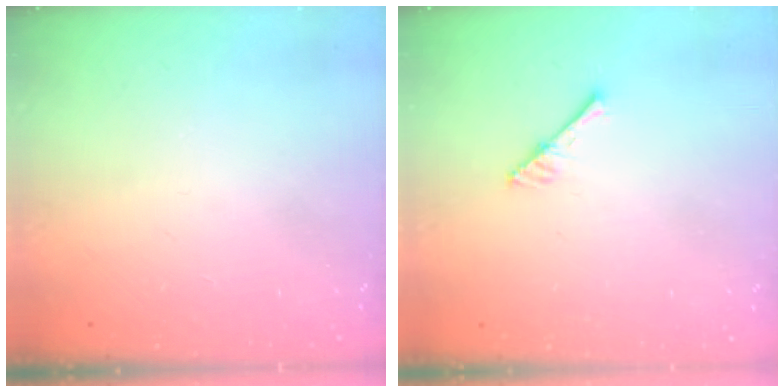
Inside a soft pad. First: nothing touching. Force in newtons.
{"total": 3.0, "press": 3.0, "slide": 0.3}